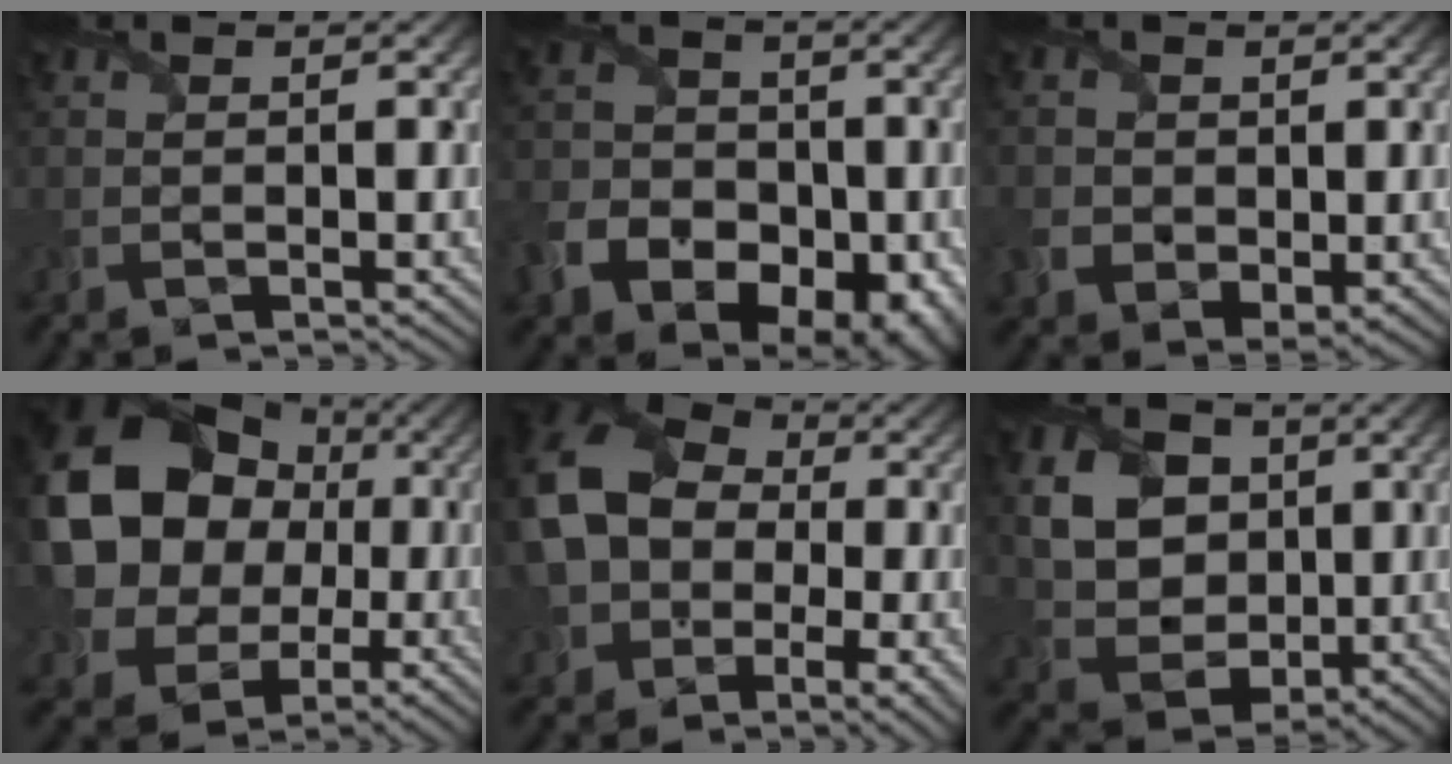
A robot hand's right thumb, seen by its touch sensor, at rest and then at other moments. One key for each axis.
{"total": 13.7, "fx": -6.8, "fy": 10.0, "fz": 6.5, "tx": -0.132, "ty": -0.056, "tz": -0.116}
{"total": 4.7, "fx": -0.1, "fy": 4.1, "fz": 2.2, "tx": -0.075, "ty": -0.024, "tz": -0.002}
{"total": 17.2, "fx": 1.1, "fy": 14.6, "fz": 9.0, "tx": -0.226, "ty": -0.001, "tz": 0.014}
{"total": 18.1, "fx": -1.1, "fy": 14.3, "fz": 11.1, "tx": -0.261, "ty": -0.032, "tz": -0.020}
{"total": 9.4, "fx": 1.4, "fy": 7.7, "fz": 5.2, "tx": -0.144, "ty": -0.005, "tz": 0.022}